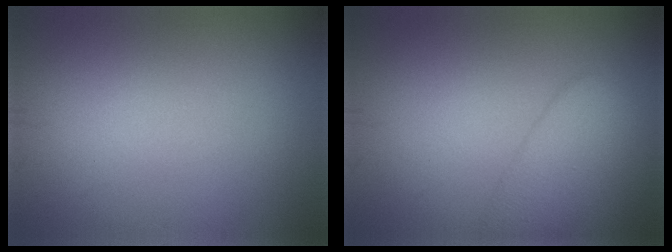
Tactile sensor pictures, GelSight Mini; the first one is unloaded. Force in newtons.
{"total": 4.0, "press": 4.0, "slide": 0.2}